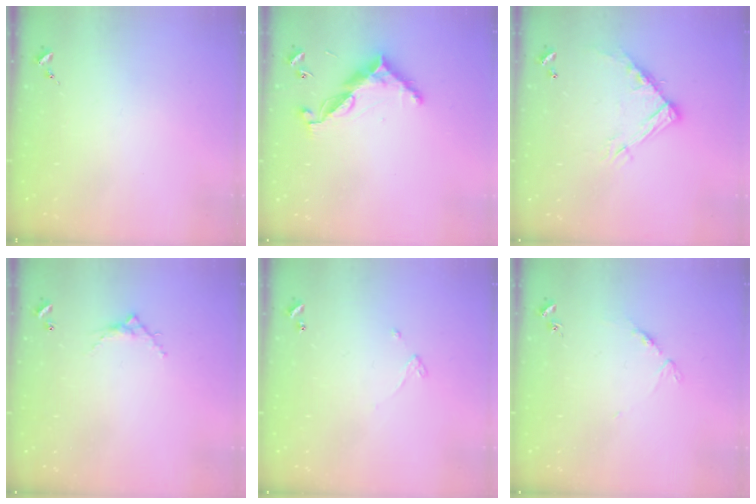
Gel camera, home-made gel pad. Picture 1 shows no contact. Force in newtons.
{"total": 10.4, "press": 10.4, "slide": 0.4}
{"total": 13.2, "press": 13.1, "slide": 0.8}
{"total": 5.2, "press": 5.2, "slide": 0.2}
{"total": 3.2, "press": 3.2, "slide": 0.4}
{"total": 5.5, "press": 5.5, "slide": 0.4}